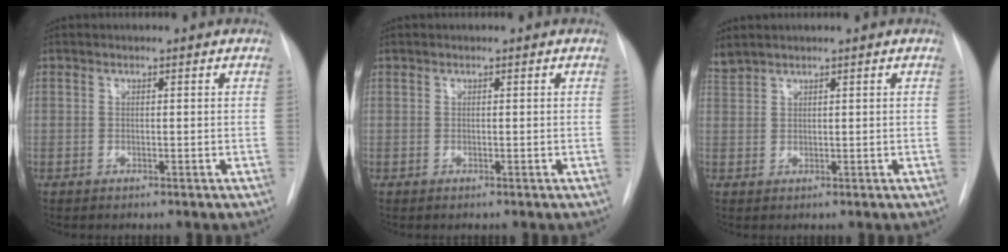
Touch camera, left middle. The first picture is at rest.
{"total": 0.0}
{"total": 2.0, "force": [2.0, 0.0, 0.4], "torque": [-0.018, 0.020, 0.048]}